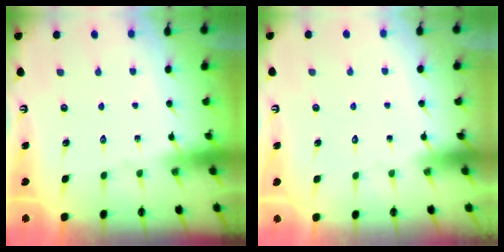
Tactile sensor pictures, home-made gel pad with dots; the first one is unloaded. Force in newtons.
{"total": 1.7, "press": 1.6, "slide": 0.2}